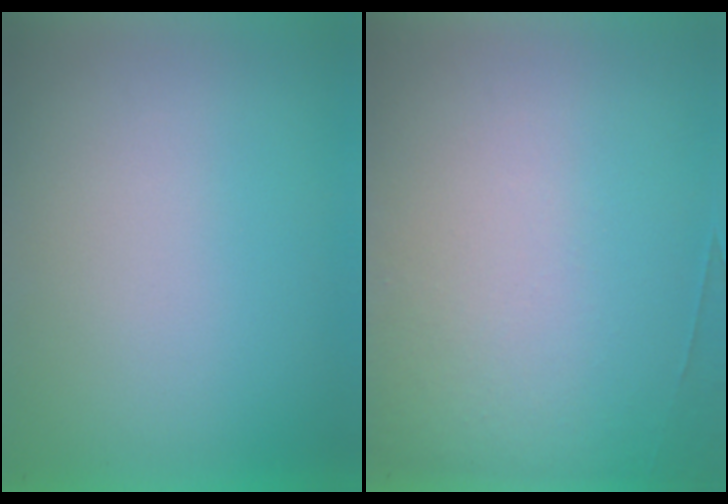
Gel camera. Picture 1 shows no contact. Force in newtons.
{"total": 1.7}